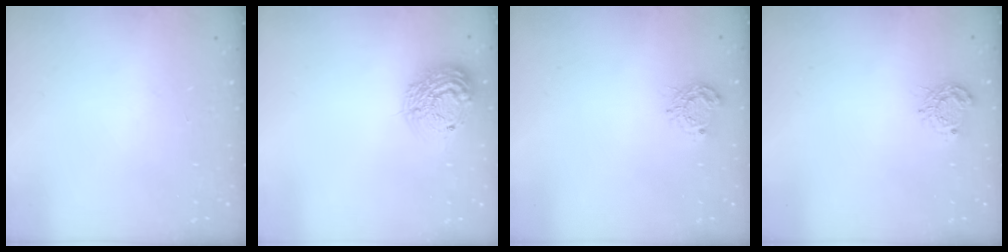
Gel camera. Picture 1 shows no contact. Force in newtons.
{"total": 16.2, "press": 16.2, "slide": 1.2}
{"total": 6.9, "press": 6.9, "slide": 0.3}
{"total": 6.9, "press": 6.9, "slide": 0.3}